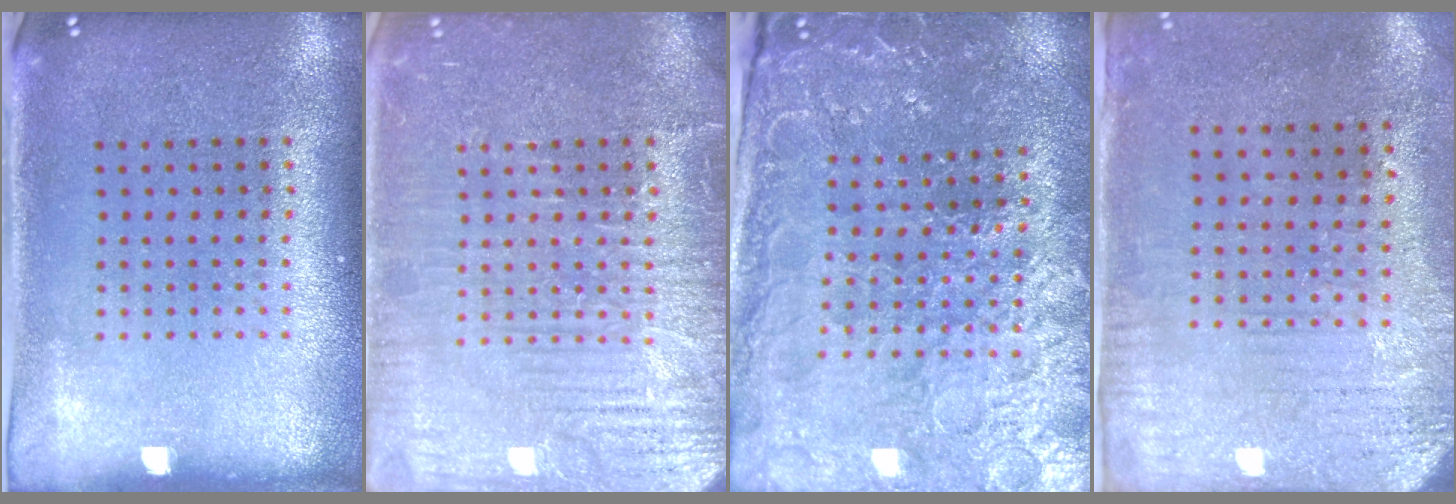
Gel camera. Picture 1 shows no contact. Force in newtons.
{"total": 6.0, "press": 6.0, "slide": 0.7}
{"total": 3.6, "press": 3.6, "slide": 0.4}
{"total": 3.1, "press": 2.4, "slide": 1.8}